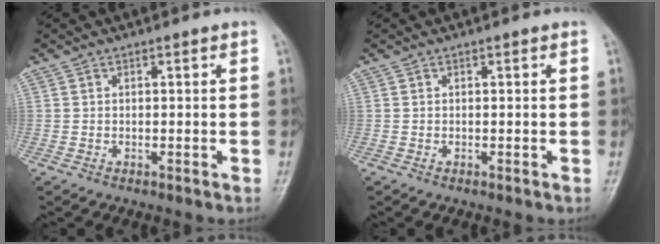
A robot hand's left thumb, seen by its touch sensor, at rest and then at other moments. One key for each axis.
{"total": 0.0}